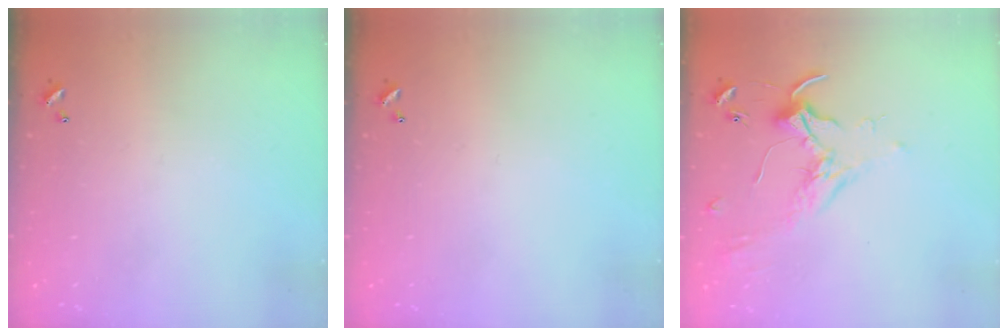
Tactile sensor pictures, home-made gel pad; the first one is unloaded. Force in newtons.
{"total": 0.0}
{"total": 1.7, "press": 1.6, "slide": 0.4}